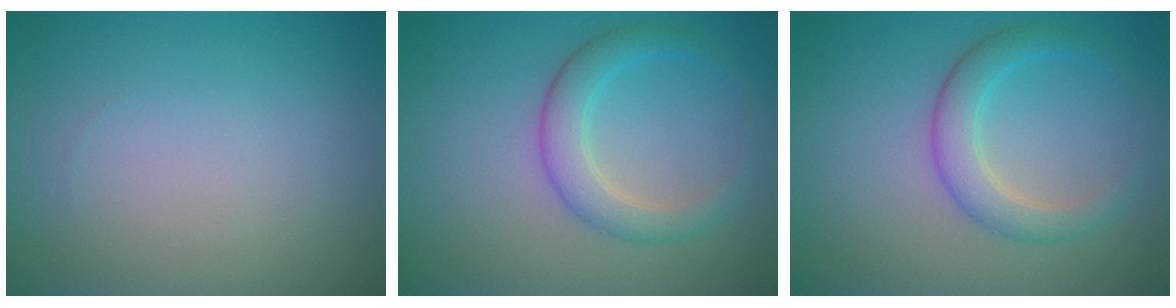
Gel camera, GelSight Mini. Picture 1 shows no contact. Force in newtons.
{"total": 2.6, "press": 2.6, "slide": 0.2}
{"total": 2.6, "press": 2.6, "slide": 0.2}